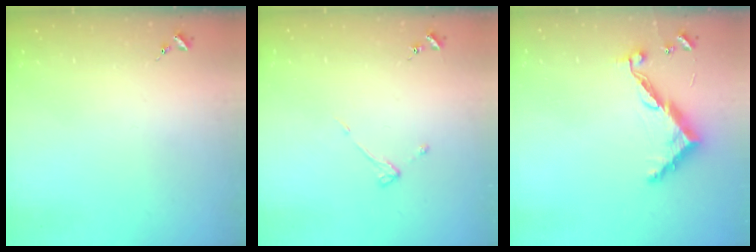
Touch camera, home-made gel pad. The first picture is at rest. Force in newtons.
{"total": 4.3, "press": 4.3, "slide": 0.4}
{"total": 9.7, "press": 9.7, "slide": 0.3}